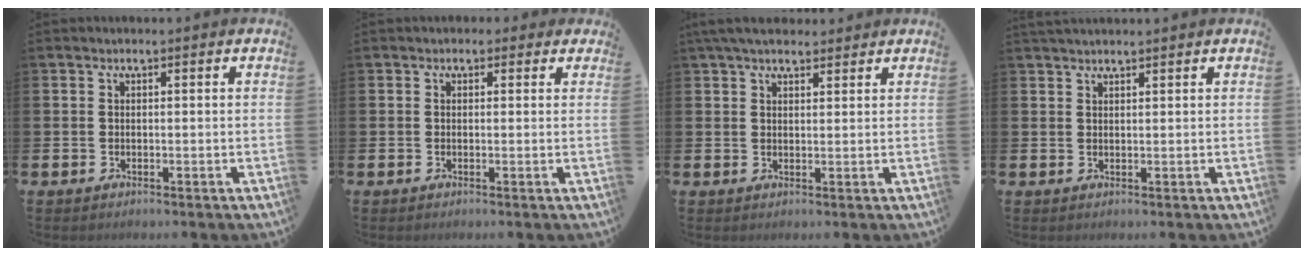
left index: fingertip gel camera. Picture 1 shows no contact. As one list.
[{"total": 0.9, "force": [0.3, 0.8, 0.1], "torque": [-0.001, 0.010, 0.004]}, {"total": 4.3, "force": [3.7, 1.6, 1.4], "torque": [-0.024, -0.012, 0.067]}, {"total": 1.5, "force": [1.5, 0.2, 0.3], "torque": [-0.004, -0.001, 0.027]}]